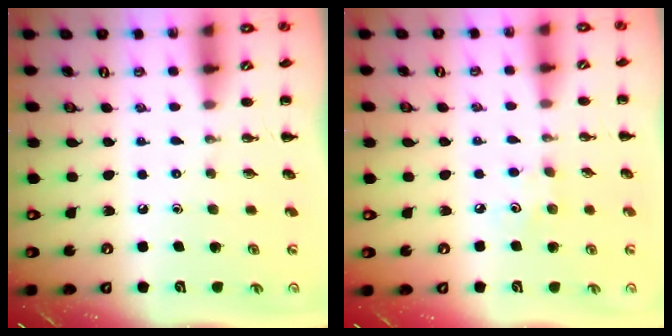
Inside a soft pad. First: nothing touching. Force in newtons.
{"total": 3.7, "press": 3.6, "slide": 0.9}